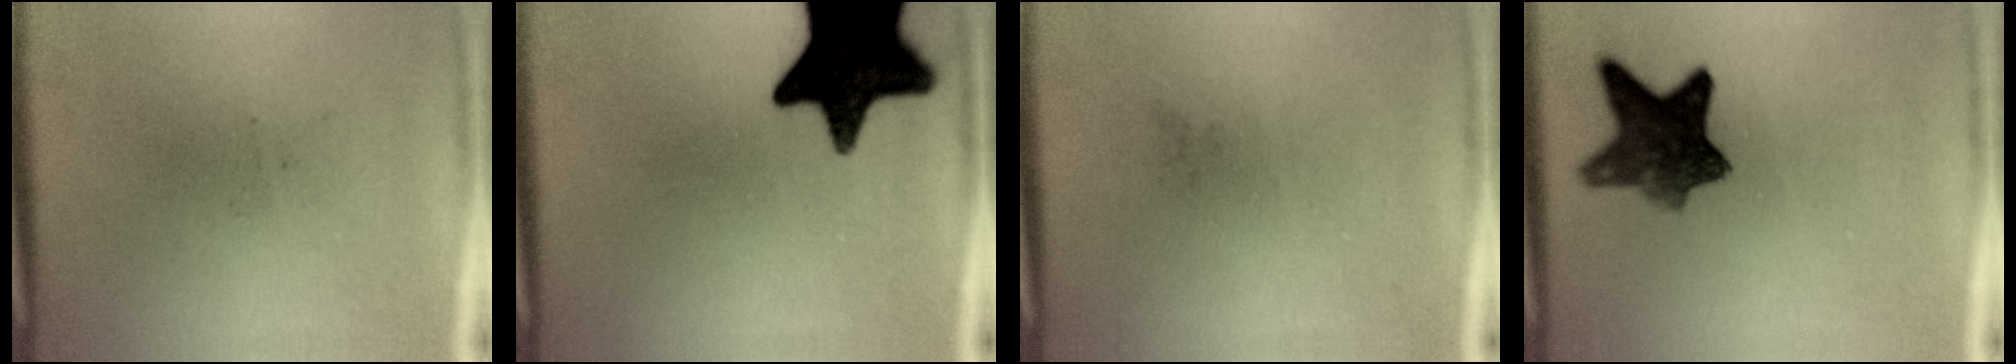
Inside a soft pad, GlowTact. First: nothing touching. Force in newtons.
{"total": 17.2}
{"total": 0.0}
{"total": 8.4}